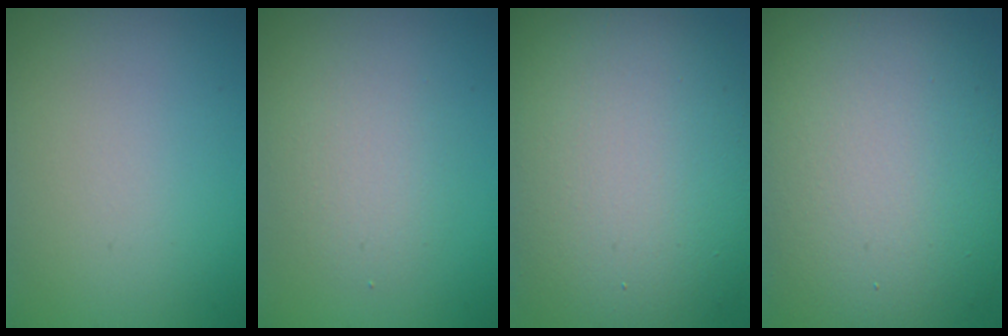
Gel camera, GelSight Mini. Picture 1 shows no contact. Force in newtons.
{"total": 2.5, "press": 2.5, "slide": 0.1}
{"total": 13.9, "press": 13.9, "slide": 0.8}
{"total": 13.1, "press": 13.1, "slide": 0.7}